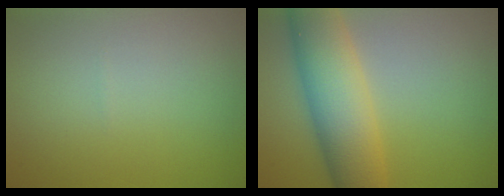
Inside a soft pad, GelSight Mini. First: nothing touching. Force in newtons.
{"total": 8.6, "press": 8.6, "slide": 0.2}